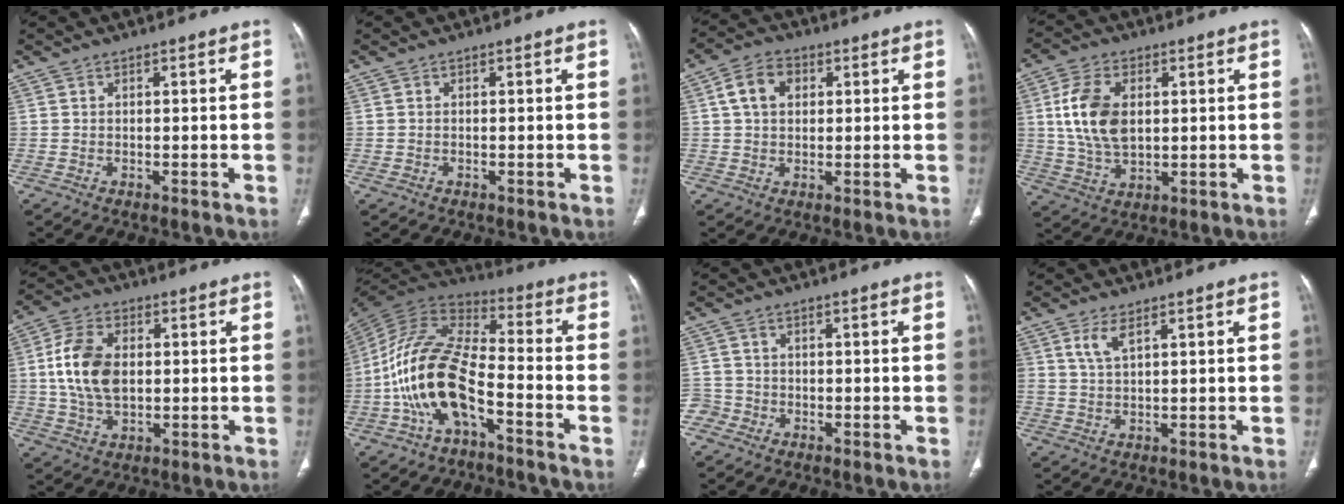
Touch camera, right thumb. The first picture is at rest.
{"total": 0.0}
{"total": 6.8, "force": [1.8, 5.0, 4.3], "torque": [-0.066, 0.009, 0.026]}
{"total": 11.4, "force": [2.0, 7.0, 8.8], "torque": [-0.168, -0.005, 0.042]}
{"total": 11.4, "force": [0.9, 7.2, 8.7], "torque": [-0.165, 0.005, 0.020]}
{"total": 17.3, "force": [-6.4, 7.9, 14.0], "torque": [-0.271, 0.064, -0.123]}
{"total": 2.7, "force": [-1.4, 2.3, -0.2], "torque": [0.015, 0.014, -0.034]}
{"total": 3.3, "force": [1.8, 1.2, 2.5], "torque": [-0.055, -0.004, 0.043]}